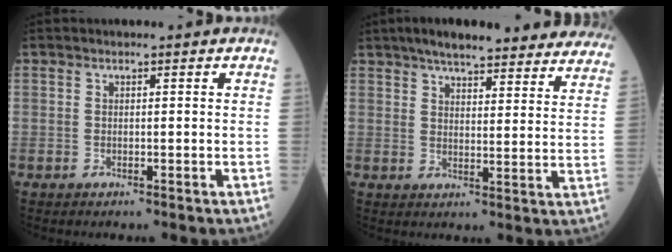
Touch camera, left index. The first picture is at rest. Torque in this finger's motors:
{"motor_torque": [0.56, -1.34, 0.80, 0.16]}